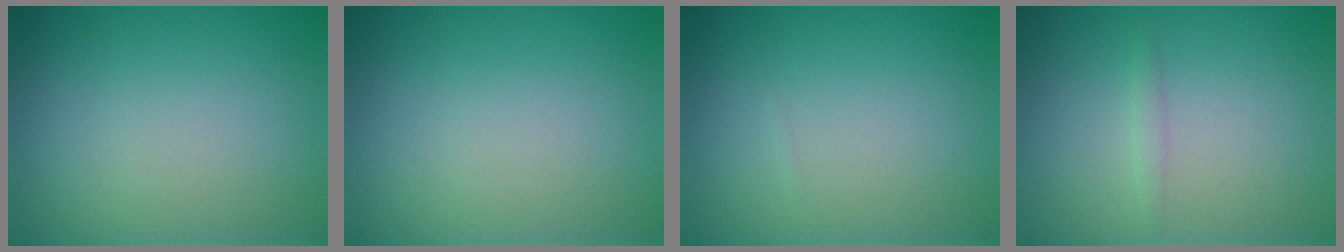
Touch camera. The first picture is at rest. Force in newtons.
{"total": 0.0}
{"total": 0.0}
{"total": 0.7, "press": 0.7, "slide": 0.0}